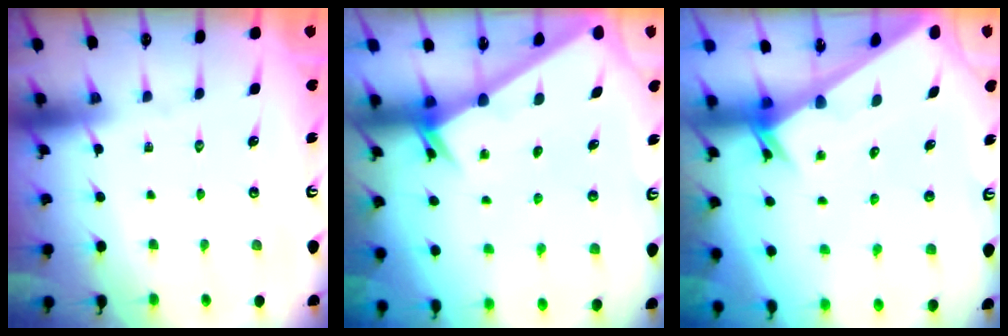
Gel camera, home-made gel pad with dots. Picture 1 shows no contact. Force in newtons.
{"total": 1.9, "press": 1.9, "slide": 0.1}
{"total": 3.3, "press": 3.3, "slide": 0.3}